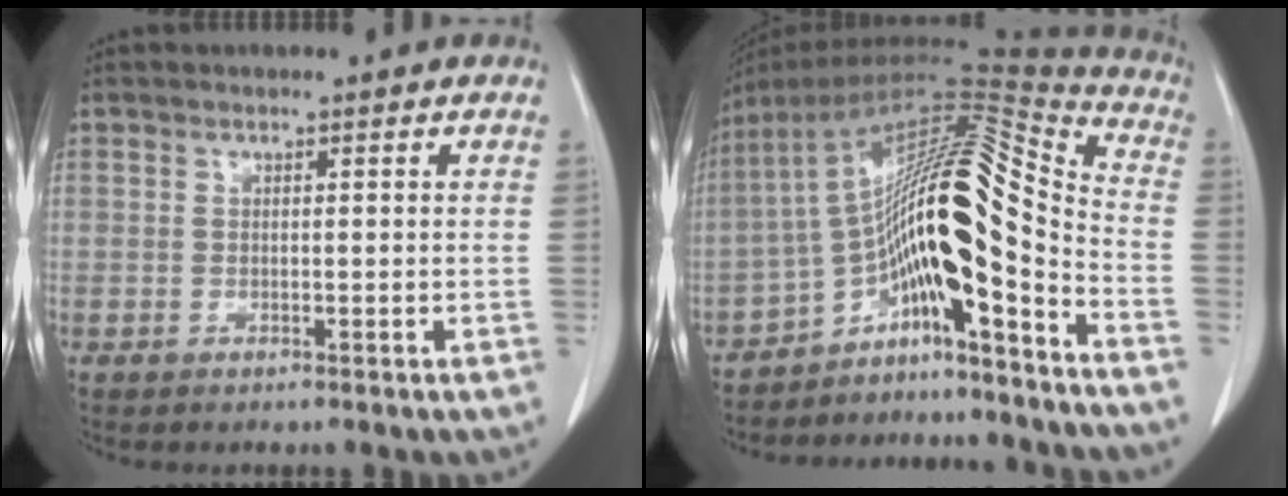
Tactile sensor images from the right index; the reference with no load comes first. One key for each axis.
{"total": 18.8, "fx": -9.8, "fy": 1.8, "fz": 16.0, "tx": -0.262, "ty": 0.040, "tz": -0.161}